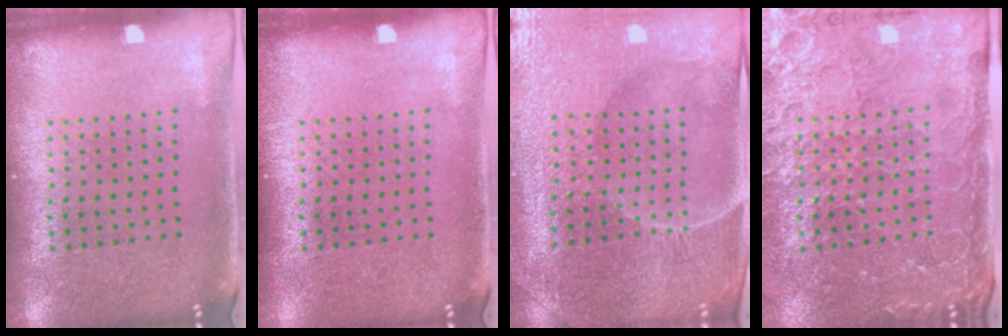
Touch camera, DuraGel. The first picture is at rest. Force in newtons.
{"total": 0.0}
{"total": 4.4, "press": 4.2, "slide": 1.3}
{"total": 4.2, "press": 4.0, "slide": 1.5}